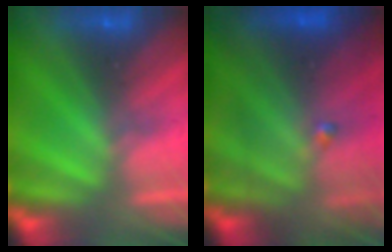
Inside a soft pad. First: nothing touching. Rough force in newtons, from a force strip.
{"total": 7.2}